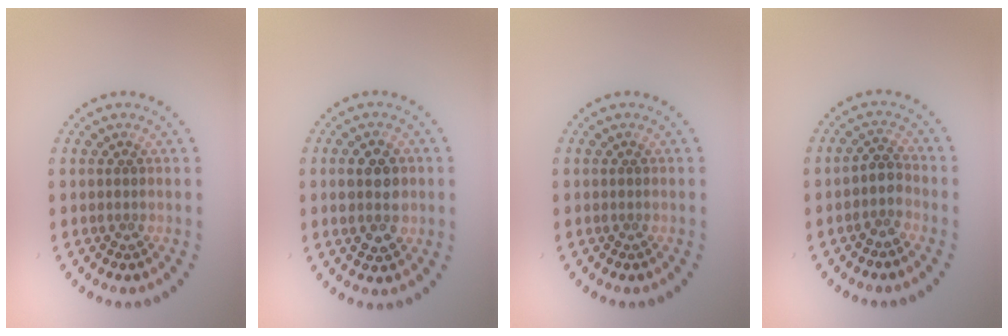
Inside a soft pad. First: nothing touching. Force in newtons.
{"total": 3.8, "press": 3.8, "slide": 0.1}
{"total": 0.0}
{"total": 2.0, "press": 1.6, "slide": 1.3}